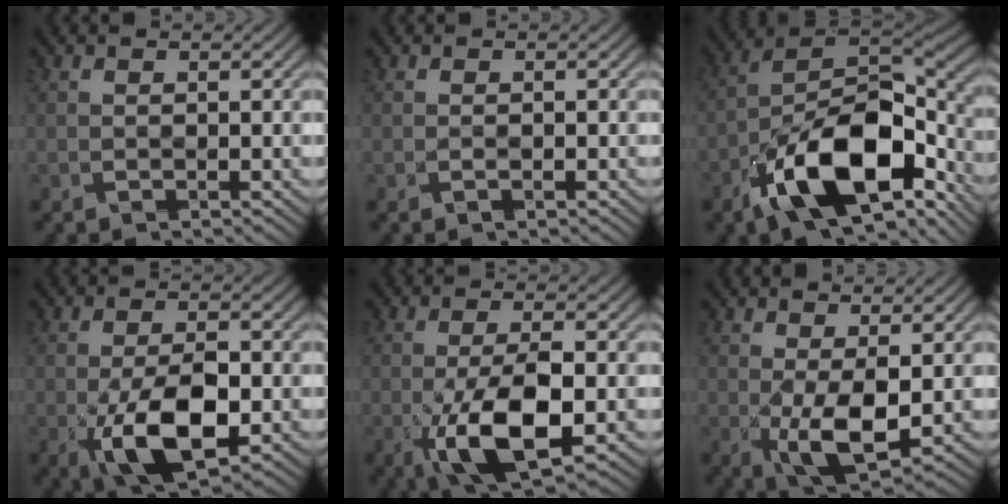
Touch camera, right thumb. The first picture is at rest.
{"total": 0.0}
{"total": 16.7, "force": [-9.6, 7.4, 11.4], "torque": [-0.189, -0.027, -0.176]}
{"total": 9.2, "force": [-3.0, 4.1, 7.7], "torque": [-0.141, -0.010, -0.047]}
{"total": 9.7, "force": [-3.3, 3.5, 8.4], "torque": [-0.153, -0.010, -0.054]}
{"total": 6.4, "force": [-0.4, 2.6, 5.9], "torque": [-0.117, -0.007, 0.001]}